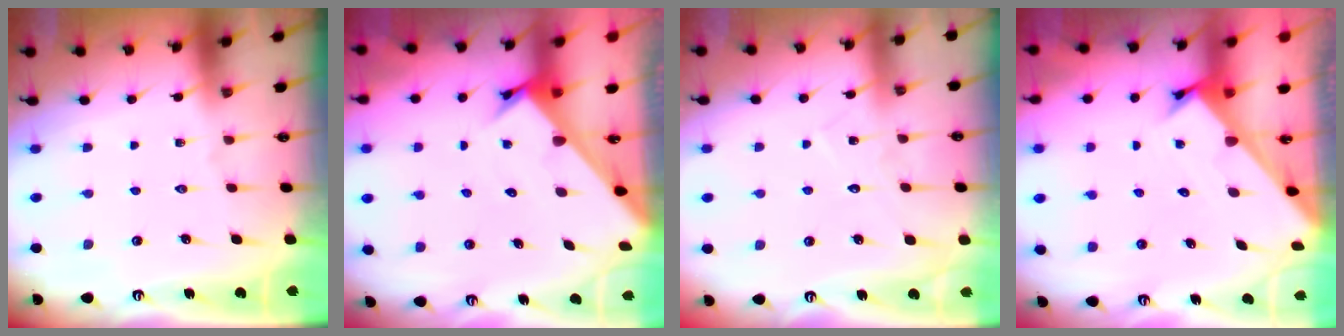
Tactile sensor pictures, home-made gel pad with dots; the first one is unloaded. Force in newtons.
{"total": 2.8, "press": 2.8, "slide": 0.1}
{"total": 6.1, "press": 6.1, "slide": 0.5}
{"total": 2.6, "press": 2.6, "slide": 0.2}